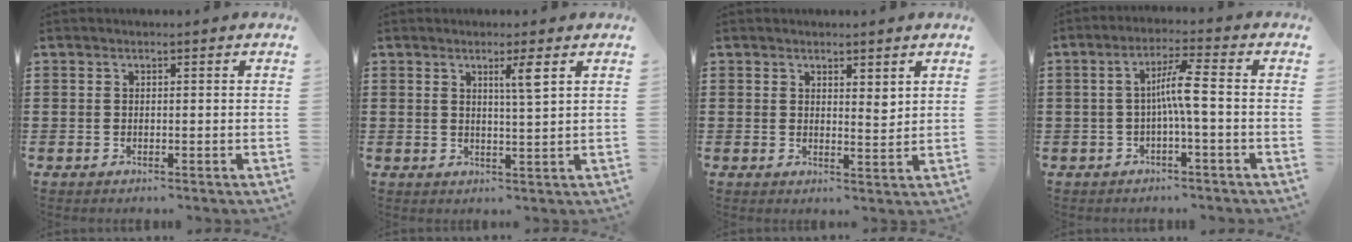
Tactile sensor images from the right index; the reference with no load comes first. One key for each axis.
{"total": 3.2, "fx": 1.6, "fy": -0.1, "fz": 2.8, "tx": -0.051, "ty": -0.007, "tz": 0.022}
{"total": 2.3, "fx": 1.9, "fy": 0.9, "fz": 1.0, "tx": -0.015, "ty": 0.003, "tz": 0.034}
{"total": 5.1, "fx": -0.8, "fy": 0.0, "fz": 5.0, "tx": -0.093, "ty": -0.001, "tz": -0.020}